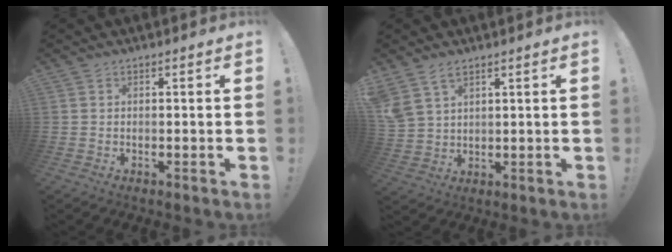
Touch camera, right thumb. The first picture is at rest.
{"total": 6.3, "force": [4.2, 3.4, 3.3], "torque": [-0.069, -0.010, 0.087]}